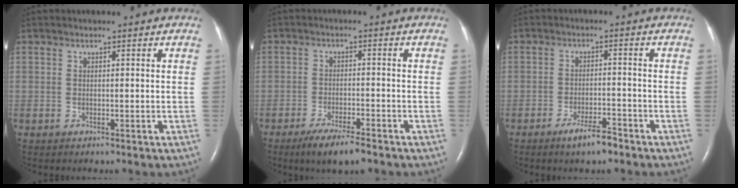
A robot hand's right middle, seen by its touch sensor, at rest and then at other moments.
{"total": 6.2, "force": [-4.5, 0.9, 4.2], "torque": [-0.075, -0.012, -0.076]}
{"total": 4.4, "force": [-3.3, 0.6, 2.9], "torque": [-0.054, -0.004, -0.057]}